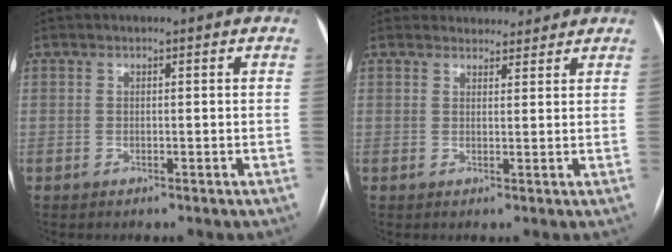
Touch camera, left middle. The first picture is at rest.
{"total": 4.9, "force": [4.6, 1.7, 0.0], "torque": [0.006, 0.014, 0.055]}